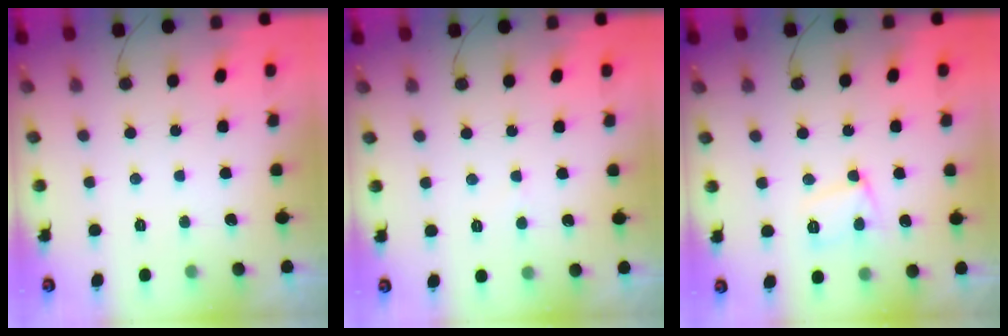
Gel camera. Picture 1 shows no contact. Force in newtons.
{"total": 2.1, "press": 2.1, "slide": 0.2}
{"total": 9.9, "press": 9.8, "slide": 0.8}